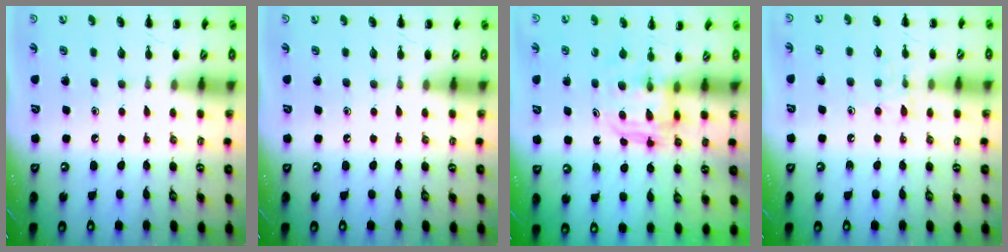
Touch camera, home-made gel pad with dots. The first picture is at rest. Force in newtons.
{"total": 0.0}
{"total": 3.6, "press": 3.6, "slide": 0.2}
{"total": 5.8, "press": 5.7, "slide": 1.0}